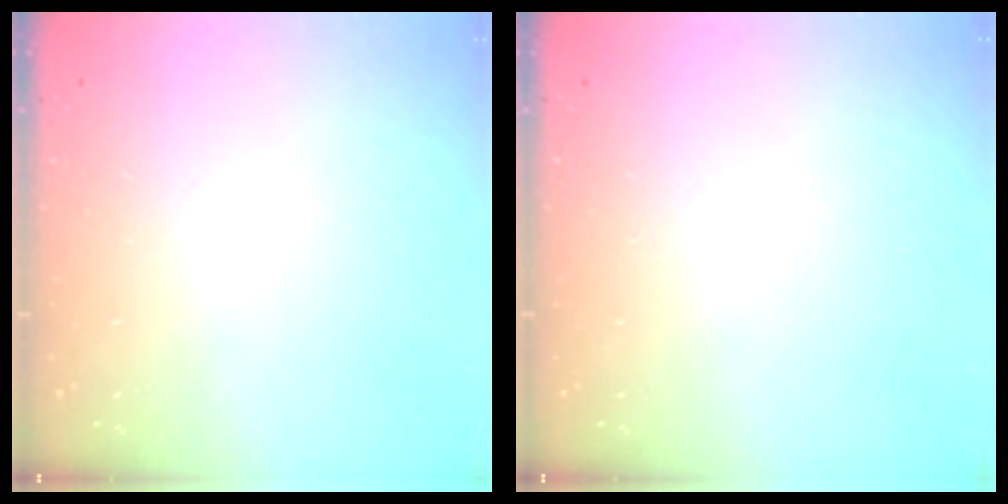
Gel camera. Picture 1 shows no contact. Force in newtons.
{"total": 0.0}